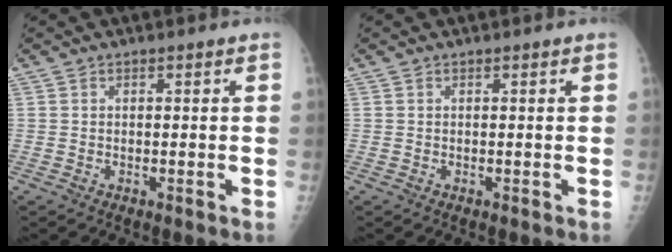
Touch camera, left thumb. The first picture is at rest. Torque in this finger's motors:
{"motor_torque": [-0.23, -0.10, -0.15, 0.07, 0.00]}